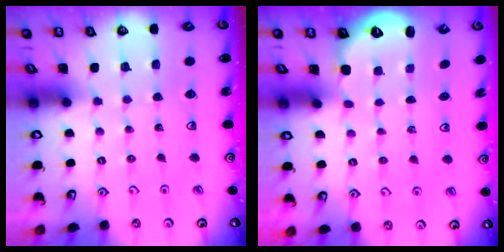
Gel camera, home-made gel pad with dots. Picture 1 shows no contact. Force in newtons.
{"total": 2.4, "press": 1.9, "slide": 1.5}